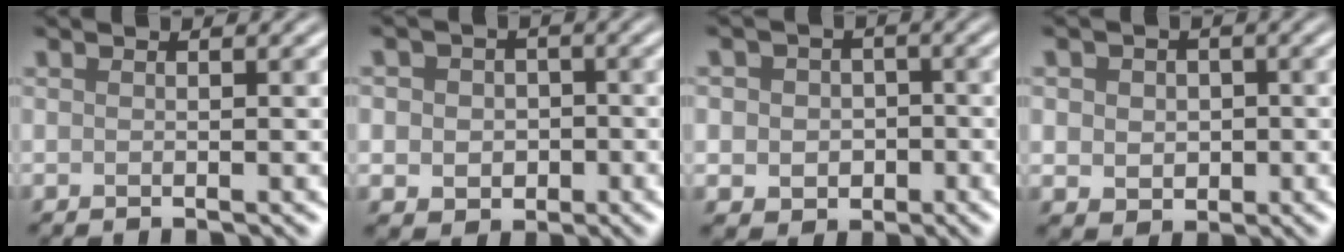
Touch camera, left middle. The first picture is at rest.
{"total": 4.7, "force": [0.0, 4.1, 2.2], "torque": [-0.021, 0.014, -0.019]}
{"total": 4.6, "force": [-0.2, 4.2, 2.0], "torque": [-0.019, 0.013, -0.021]}
{"total": 3.6, "force": [0.2, 3.1, 1.8], "torque": [-0.027, 0.008, -0.011]}